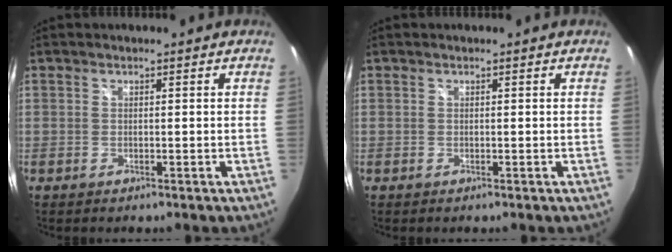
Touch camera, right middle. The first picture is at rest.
{"total": 0.0}